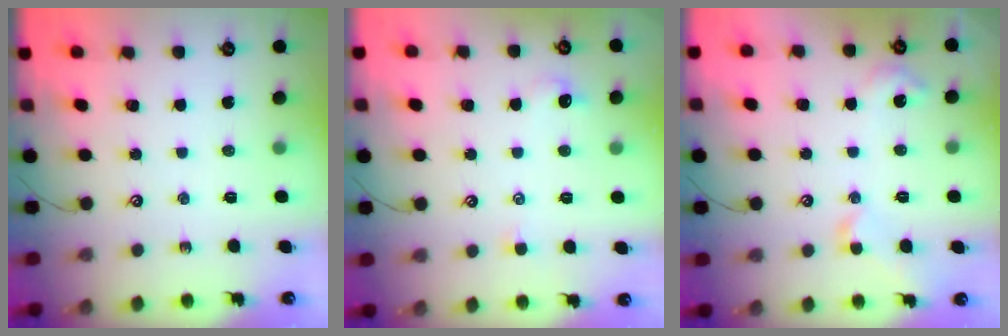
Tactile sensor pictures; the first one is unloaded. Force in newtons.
{"total": 0.6, "press": 0.1, "slide": 0.6}
{"total": 4.1, "press": 4.0, "slide": 0.7}